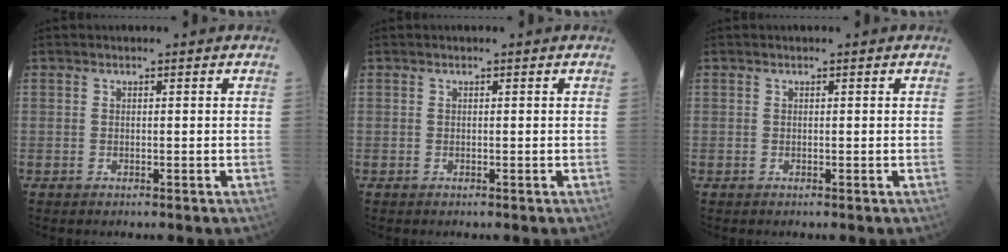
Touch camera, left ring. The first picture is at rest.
{"total": 0.0}
{"total": 0.0}